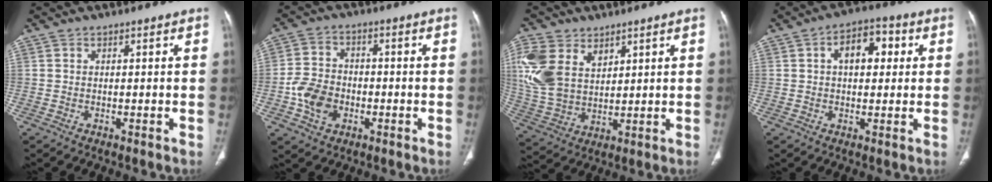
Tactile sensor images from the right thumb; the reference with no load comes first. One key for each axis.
{"total": 8.4, "fx": -2.4, "fy": 6.4, "fz": 4.8, "tx": -0.076, "ty": 0.015, "tz": -0.046}
{"total": 14.9, "fx": 6.1, "fy": 10.2, "fz": 9.1, "tx": -0.202, "ty": -0.016, "tz": 0.134}
{"total": 8.7, "fx": 2.1, "fy": 5.0, "fz": 6.8, "tx": -0.078, "ty": 0.016, "tz": 0.026}